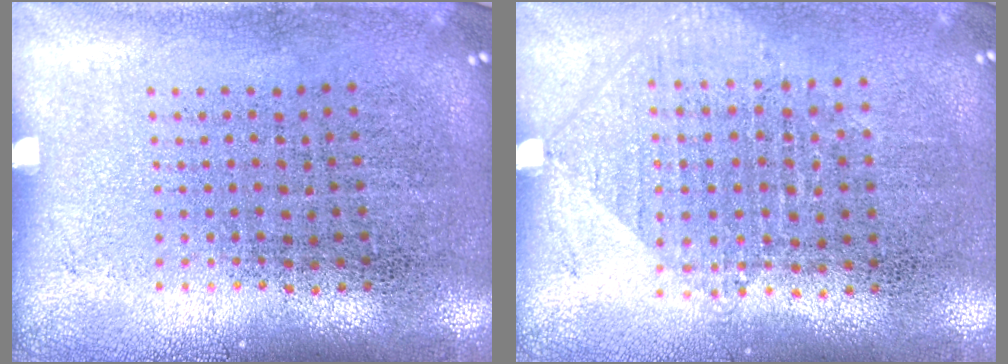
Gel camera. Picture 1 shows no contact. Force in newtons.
{"total": 0.5, "press": 0.5, "slide": 0.2}